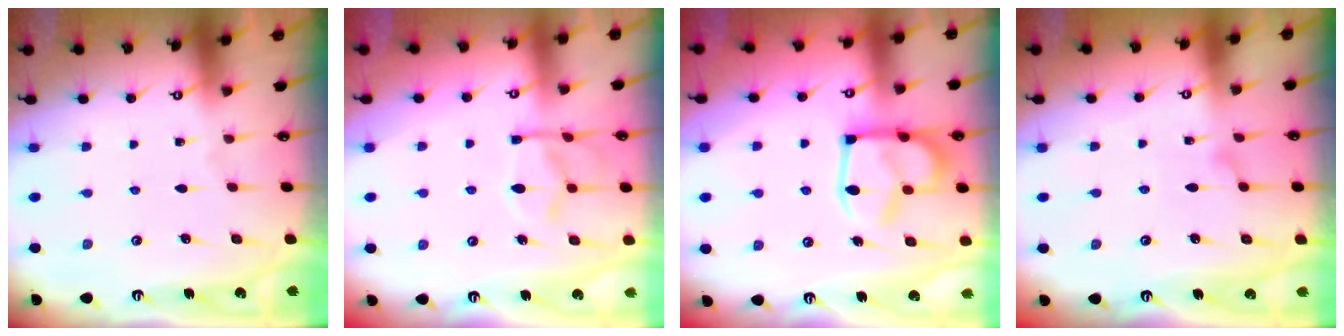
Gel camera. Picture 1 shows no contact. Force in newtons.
{"total": 12.2, "press": 12.1, "slide": 1.3}
{"total": 9.0, "press": 8.9, "slide": 1.5}
{"total": 3.1, "press": 3.1, "slide": 0.4}